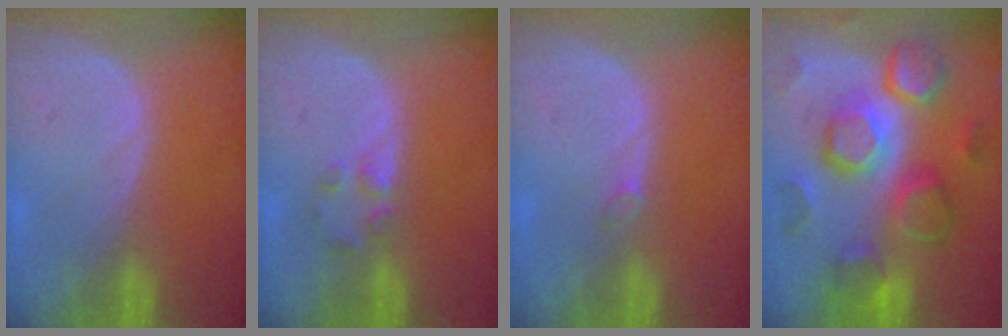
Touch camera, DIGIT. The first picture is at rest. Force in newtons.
{"total": 2.3, "press": 2.2, "slide": 0.8}
{"total": 0.9, "press": 0.9, "slide": 0.3}
{"total": 12.3, "press": 12.3, "slide": 1.0}